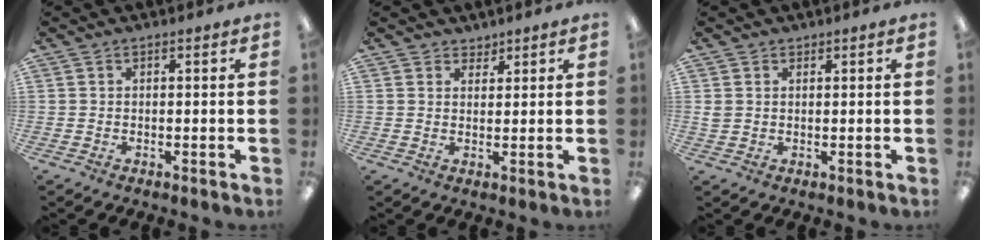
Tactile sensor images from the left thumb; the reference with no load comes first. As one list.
[{"total": 2.2, "force": [2.0, 1.0, -0.2], "torque": [0.003, -0.006, 0.039]}, {"total": 1.6, "force": [1.0, 1.2, 0.4], "torque": [-0.009, 0.003, 0.017]}]